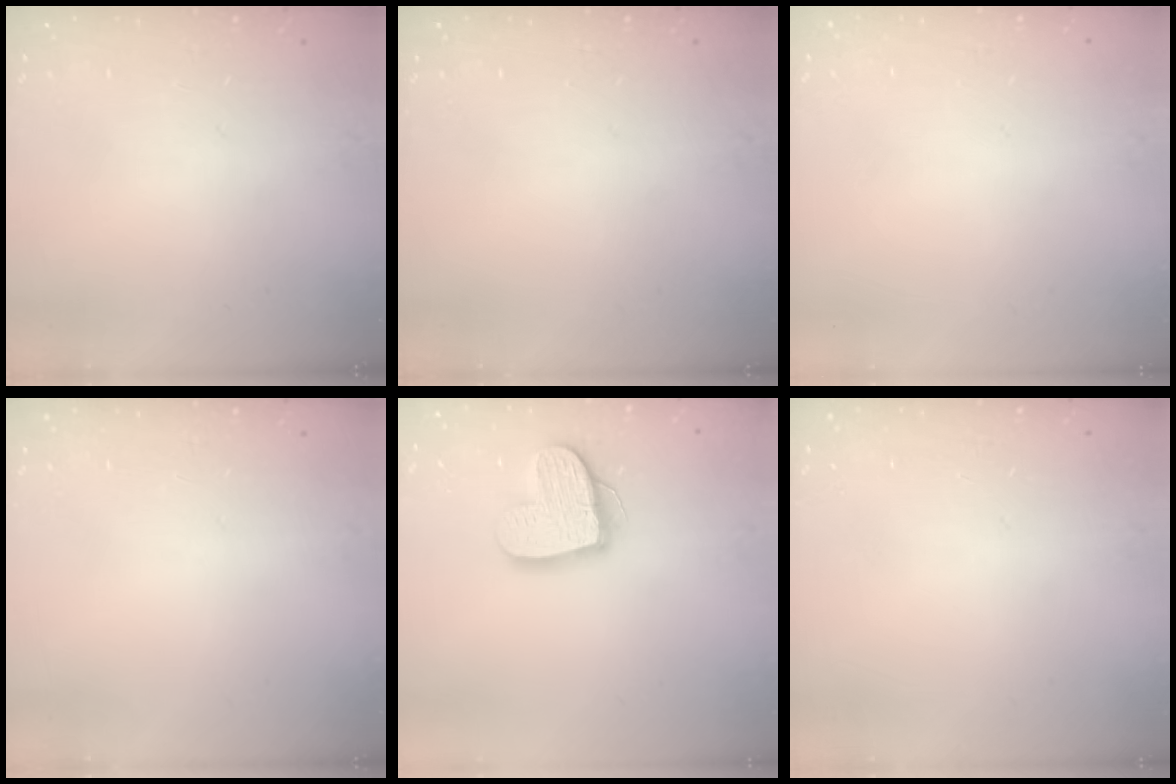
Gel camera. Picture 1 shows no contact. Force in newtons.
{"total": 0.0}
{"total": 0.0}
{"total": 0.0}
{"total": 15.0, "press": 15.0, "slide": 1.1}
{"total": 0.0}